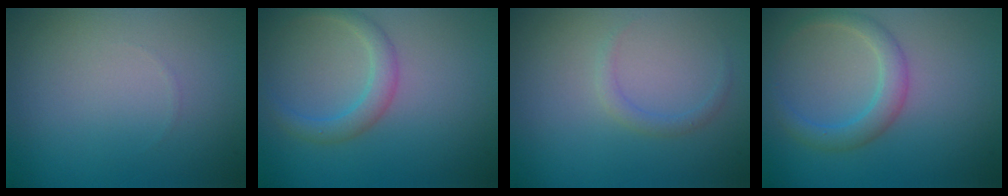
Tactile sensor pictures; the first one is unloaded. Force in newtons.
{"total": 2.3, "press": 2.3, "slide": 0.0}
{"total": 1.0, "press": 1.0, "slide": 0.0}
{"total": 2.7, "press": 2.7, "slide": 0.2}